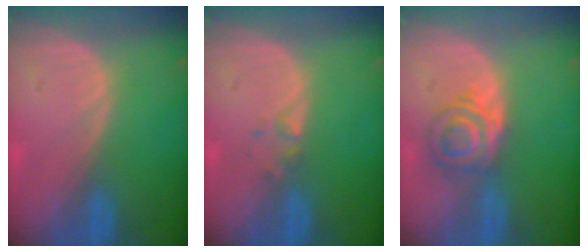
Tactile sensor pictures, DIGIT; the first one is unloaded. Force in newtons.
{"total": 1.2, "press": 1.2, "slide": 0.1}
{"total": 6.0, "press": 5.6, "slide": 2.2}